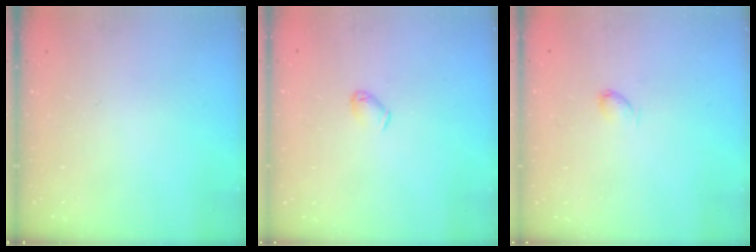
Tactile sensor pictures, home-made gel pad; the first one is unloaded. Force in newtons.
{"total": 4.1, "press": 4.0, "slide": 0.9}
{"total": 2.8, "press": 2.7, "slide": 0.4}